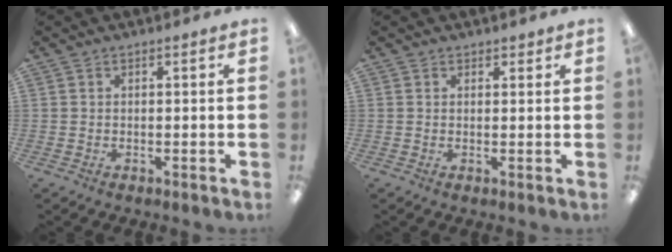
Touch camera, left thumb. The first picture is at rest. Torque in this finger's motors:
{"motor_torque": [-0.20, -0.06, -0.27, 0.09, 0.03]}